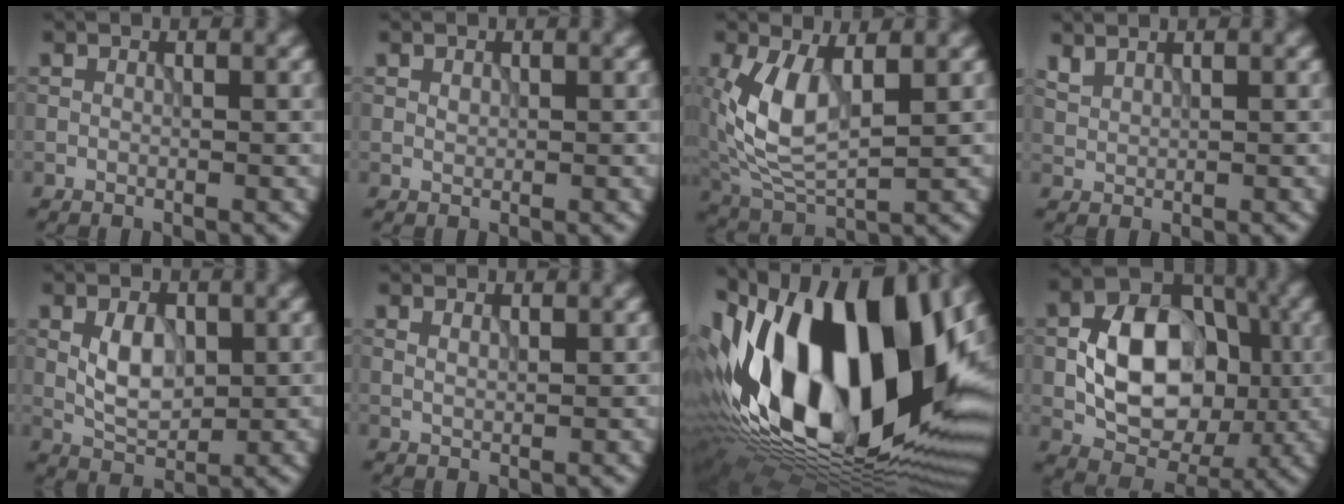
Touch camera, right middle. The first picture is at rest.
{"total": 0.5, "force": [0.1, 0.4, 0.3], "torque": [-0.011, -0.001, 0.003]}
{"total": 6.9, "force": [1.0, 3.5, 5.8], "torque": [-0.139, -0.004, 0.020]}
{"total": 1.4, "force": [1.2, 0.5, 0.5], "torque": [-0.020, 0.004, 0.029]}
{"total": 3.7, "force": [0.2, 2.3, 3.0], "torque": [-0.062, -0.002, 0.002]}
{"total": 0.8, "force": [0.5, 0.3, 0.6], "torque": [-0.017, -0.002, 0.008]}
{"total": 21.0, "force": [1.4, 11.7, 17.4], "torque": [-0.320, 0.001, 0.008]}
{"total": 9.8, "force": [-0.9, 7.0, 6.8], "torque": [-0.111, 0.012, -0.018]}